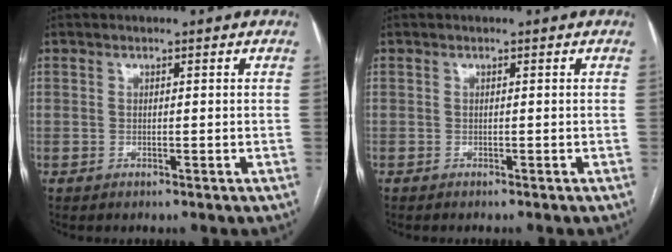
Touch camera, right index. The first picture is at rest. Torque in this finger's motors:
{"motor_torque": [-0.02, -0.02, -0.02, -0.02]}